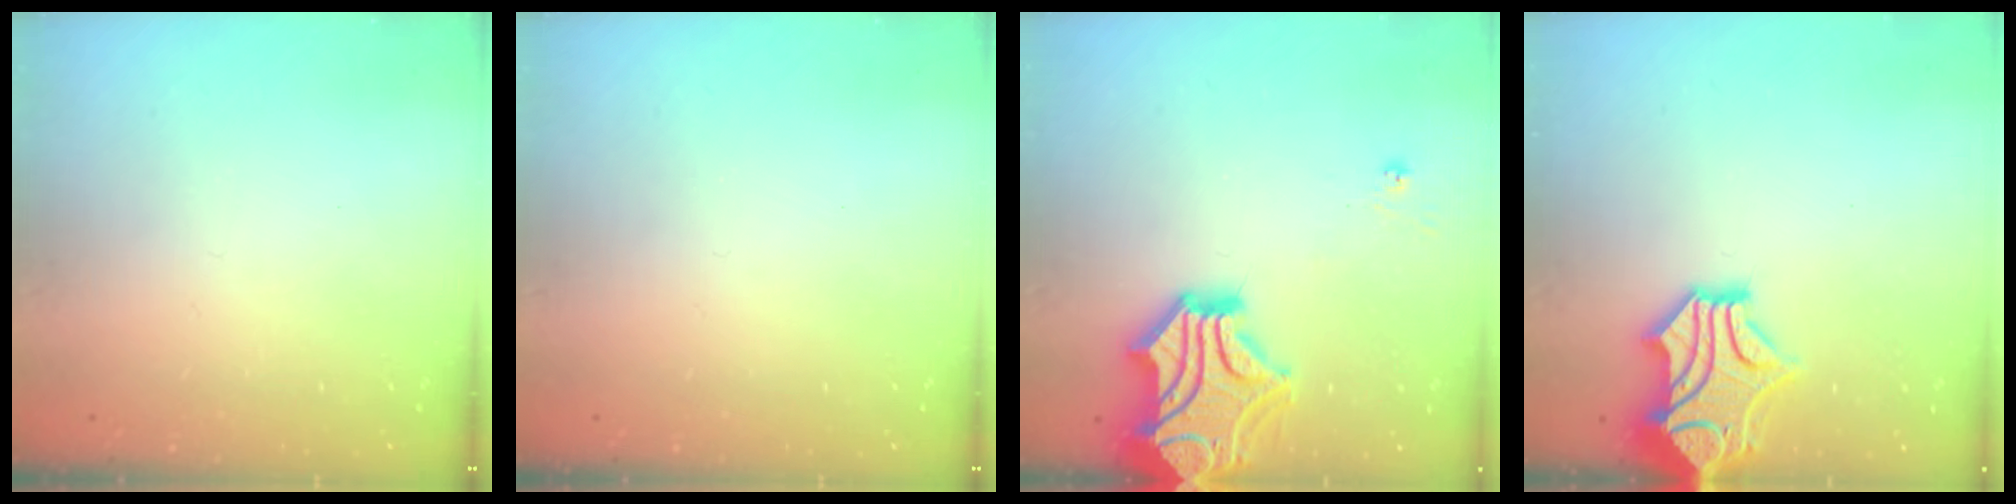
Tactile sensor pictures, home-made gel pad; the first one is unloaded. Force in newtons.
{"total": 0.0}
{"total": 10.1, "press": 9.7, "slide": 2.6}
{"total": 5.1, "press": 4.8, "slide": 1.8}